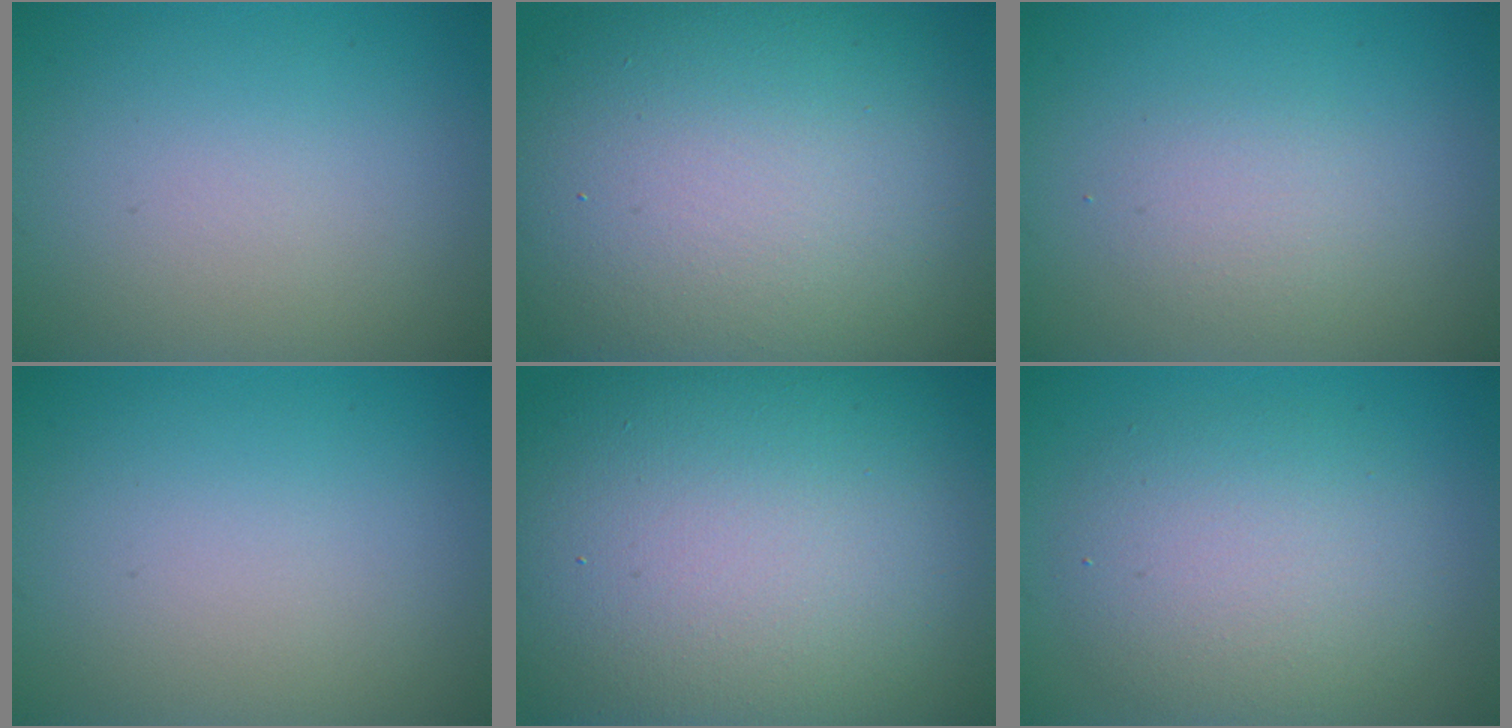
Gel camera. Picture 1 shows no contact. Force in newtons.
{"total": 16.7, "press": 16.7, "slide": 0.9}
{"total": 1.6, "press": 1.6, "slide": 0.1}
{"total": 0.0}
{"total": 20.3, "press": 20.2, "slide": 1.3}
{"total": 5.2, "press": 5.2, "slide": 0.3}